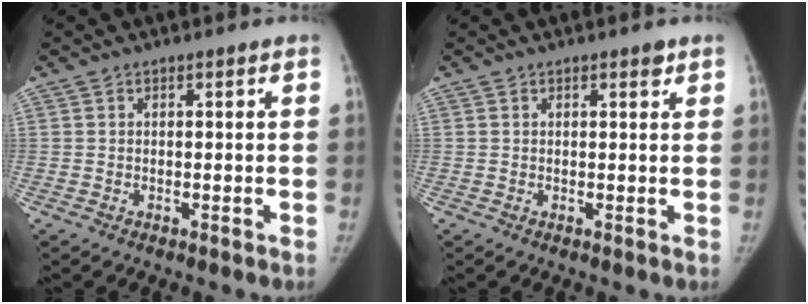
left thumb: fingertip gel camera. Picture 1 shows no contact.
{"total": 1.2, "force": [0.8, 0.5, 0.7], "torque": [-0.004, -0.003, 0.010]}